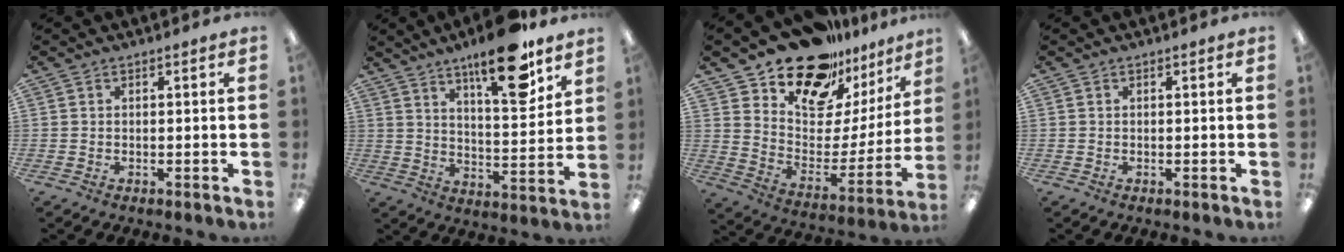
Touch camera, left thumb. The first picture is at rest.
{"total": 16.7, "force": [11.7, 4.9, 11.0], "torque": [-0.160, -0.069, 0.187]}
{"total": 18.8, "force": [15.8, 8.5, 5.7], "torque": [-0.106, -0.121, 0.280]}
{"total": 0.0}